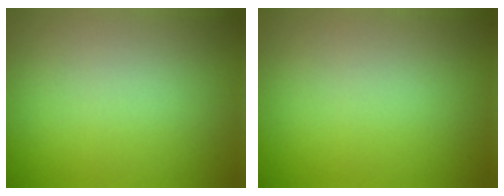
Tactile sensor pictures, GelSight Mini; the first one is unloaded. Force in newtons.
{"total": 0.0}